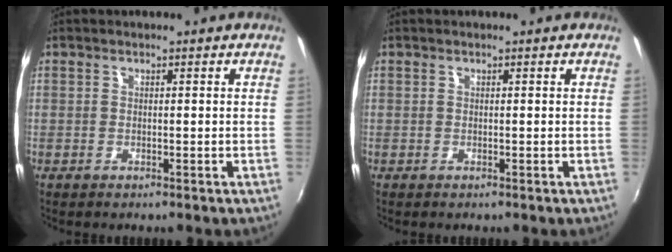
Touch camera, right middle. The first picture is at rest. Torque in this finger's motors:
{"motor_torque": [-0.11, 0.33, 0.00, -0.01]}